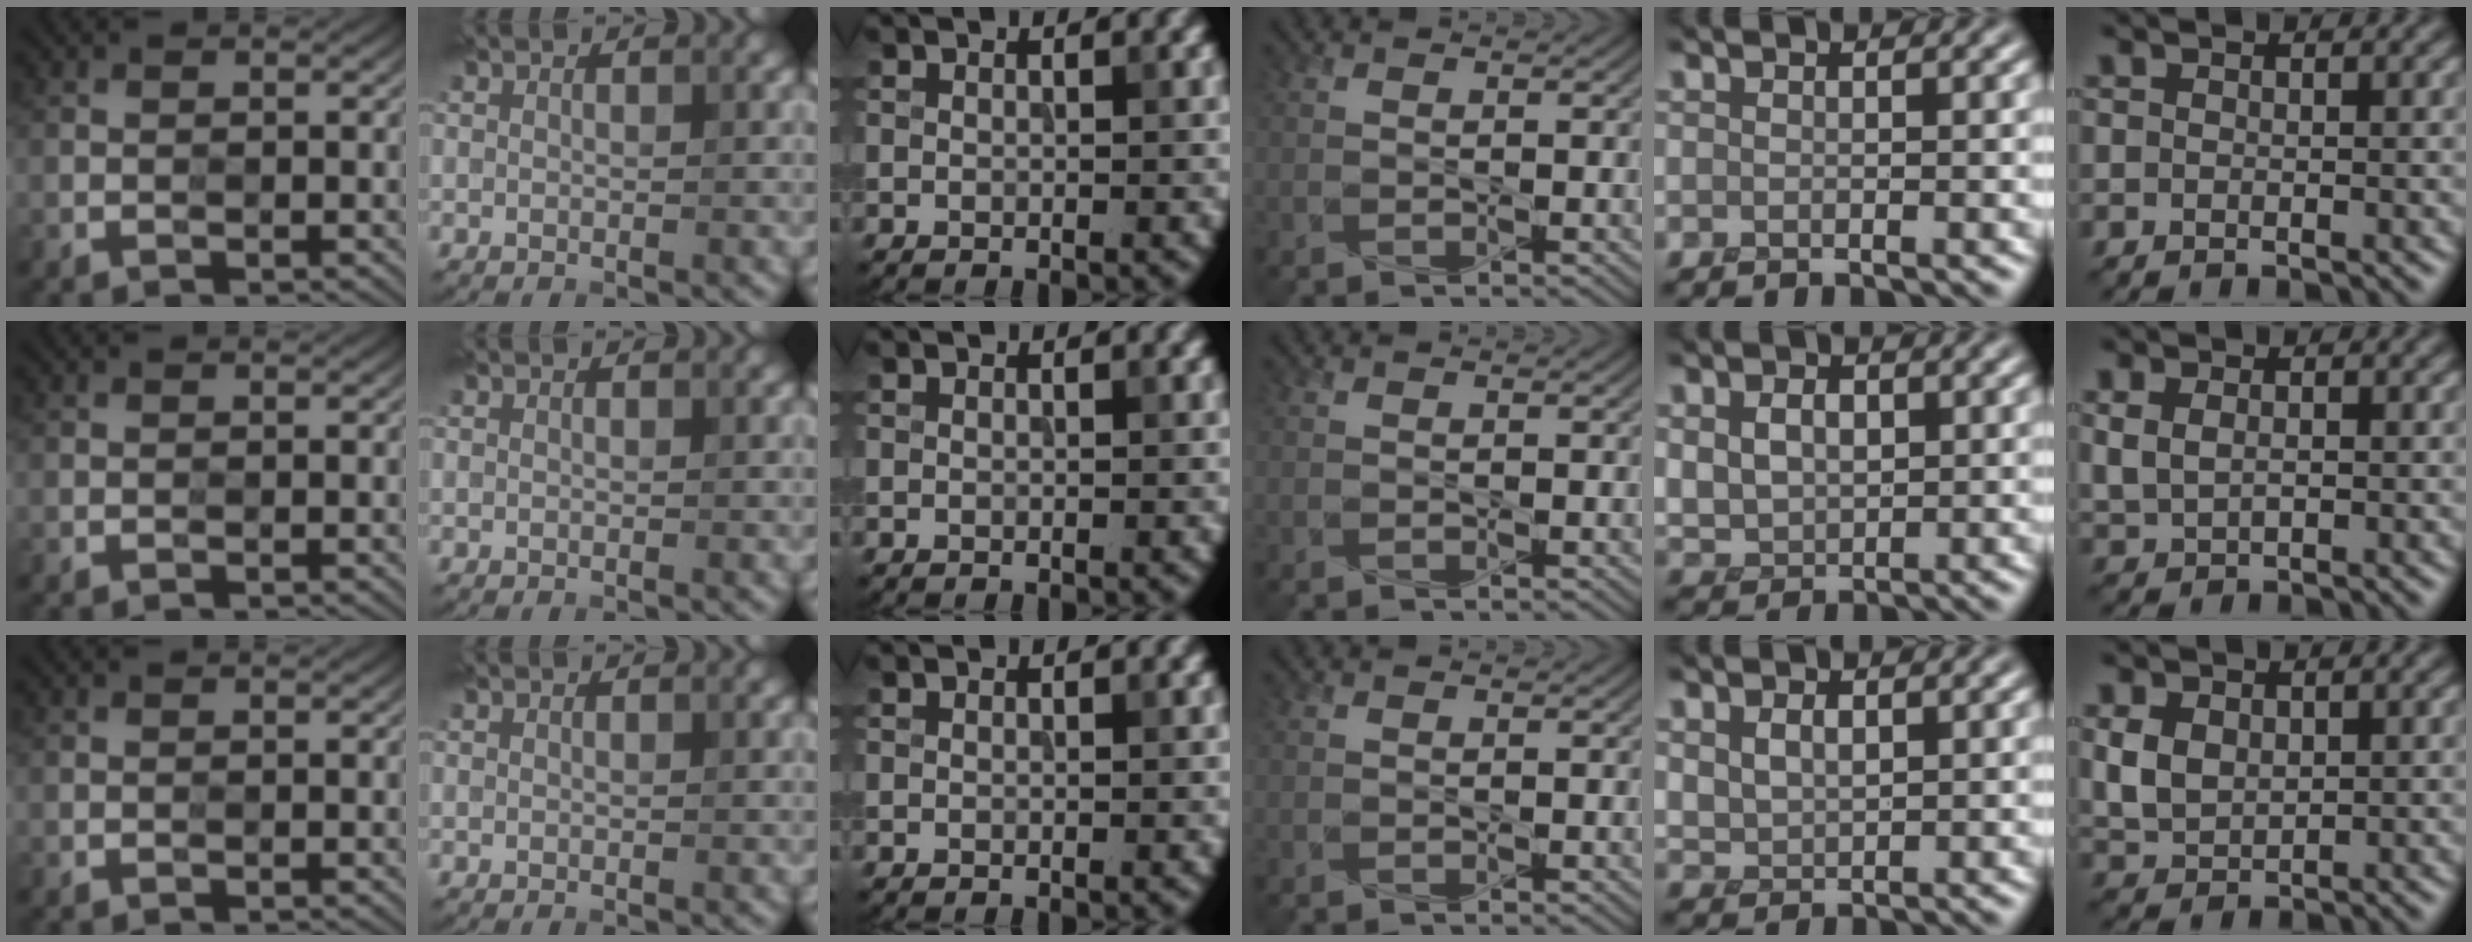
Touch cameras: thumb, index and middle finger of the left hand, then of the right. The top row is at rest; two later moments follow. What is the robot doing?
{"motion": "press", "object": "gel pad"}